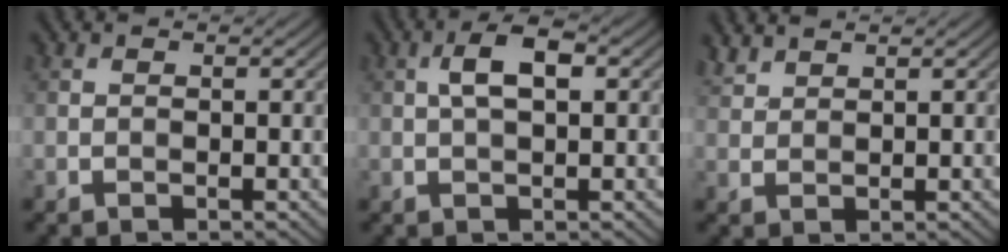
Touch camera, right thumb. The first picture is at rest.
{"total": 4.2, "force": [0.9, 1.7, 3.8], "torque": [-0.076, 0.009, 0.013]}
{"total": 2.3, "force": [2.1, 0.7, 0.8], "torque": [-0.020, 0.005, 0.050]}